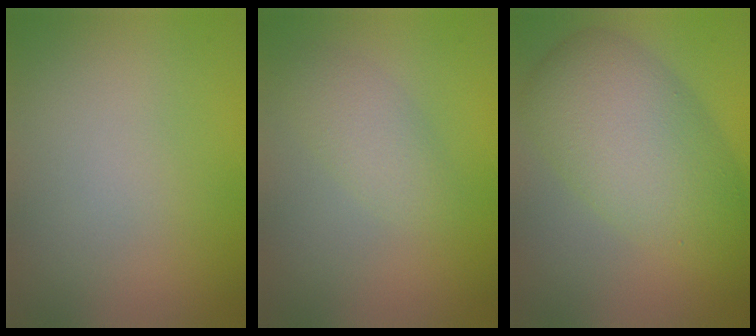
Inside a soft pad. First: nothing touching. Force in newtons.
{"total": 2.1, "press": 2.1, "slide": 0.0}
{"total": 7.2, "press": 7.2, "slide": 0.1}